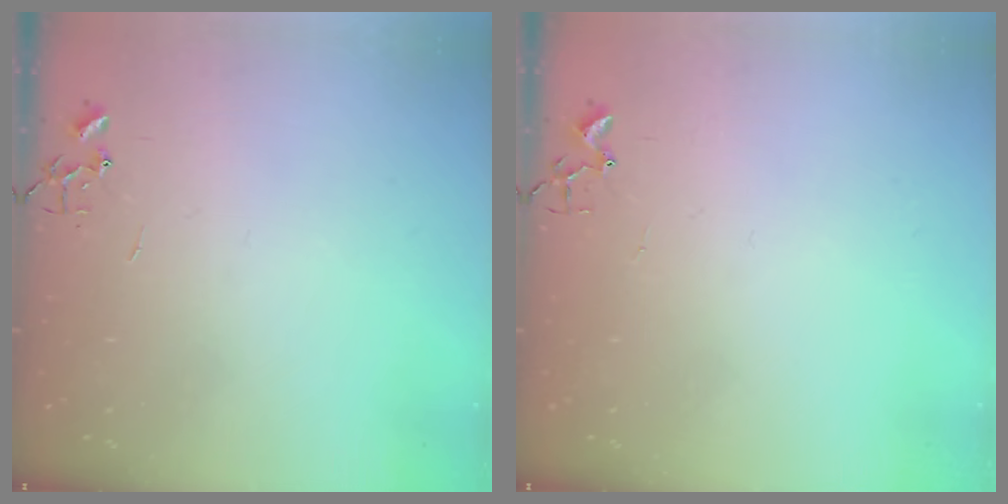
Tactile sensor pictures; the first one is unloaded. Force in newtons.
{"total": 3.0, "press": 2.9, "slide": 0.4}